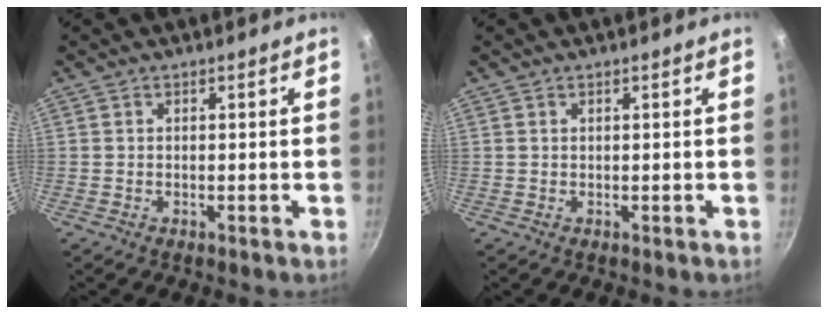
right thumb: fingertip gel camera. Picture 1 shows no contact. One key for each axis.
{"total": 0.0}